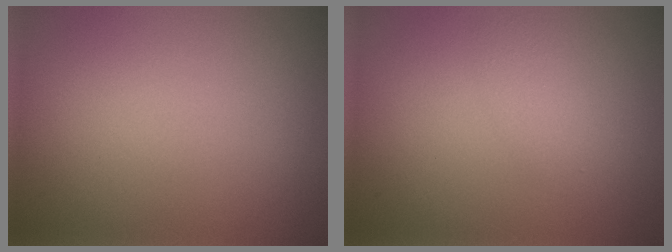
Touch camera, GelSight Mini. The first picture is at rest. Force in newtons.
{"total": 1.6, "press": 1.6, "slide": 0.0}